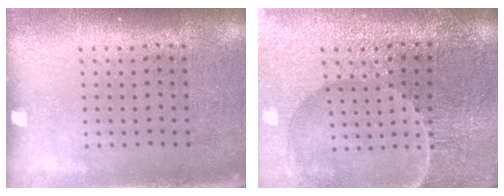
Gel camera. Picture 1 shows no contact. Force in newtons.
{"total": 3.8, "press": 3.7, "slide": 0.4}